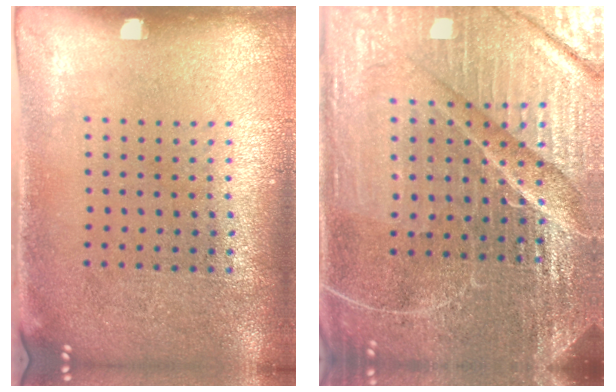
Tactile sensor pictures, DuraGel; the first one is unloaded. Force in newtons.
{"total": 6.3, "press": 5.7, "slide": 2.8}